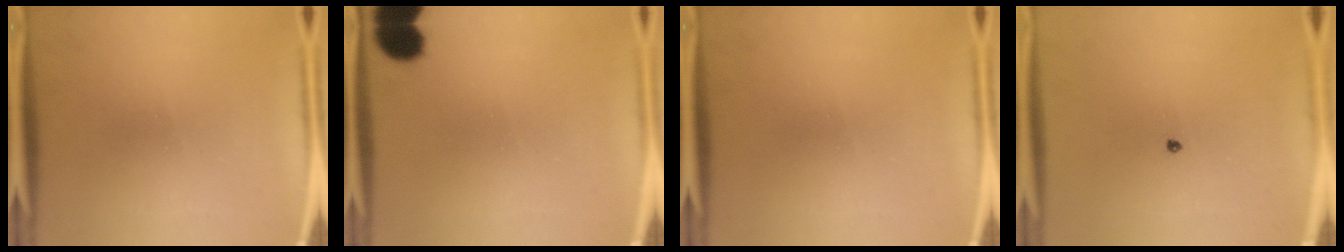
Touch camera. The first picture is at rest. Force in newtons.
{"total": 7.0}
{"total": 0.0}
{"total": 0.6}